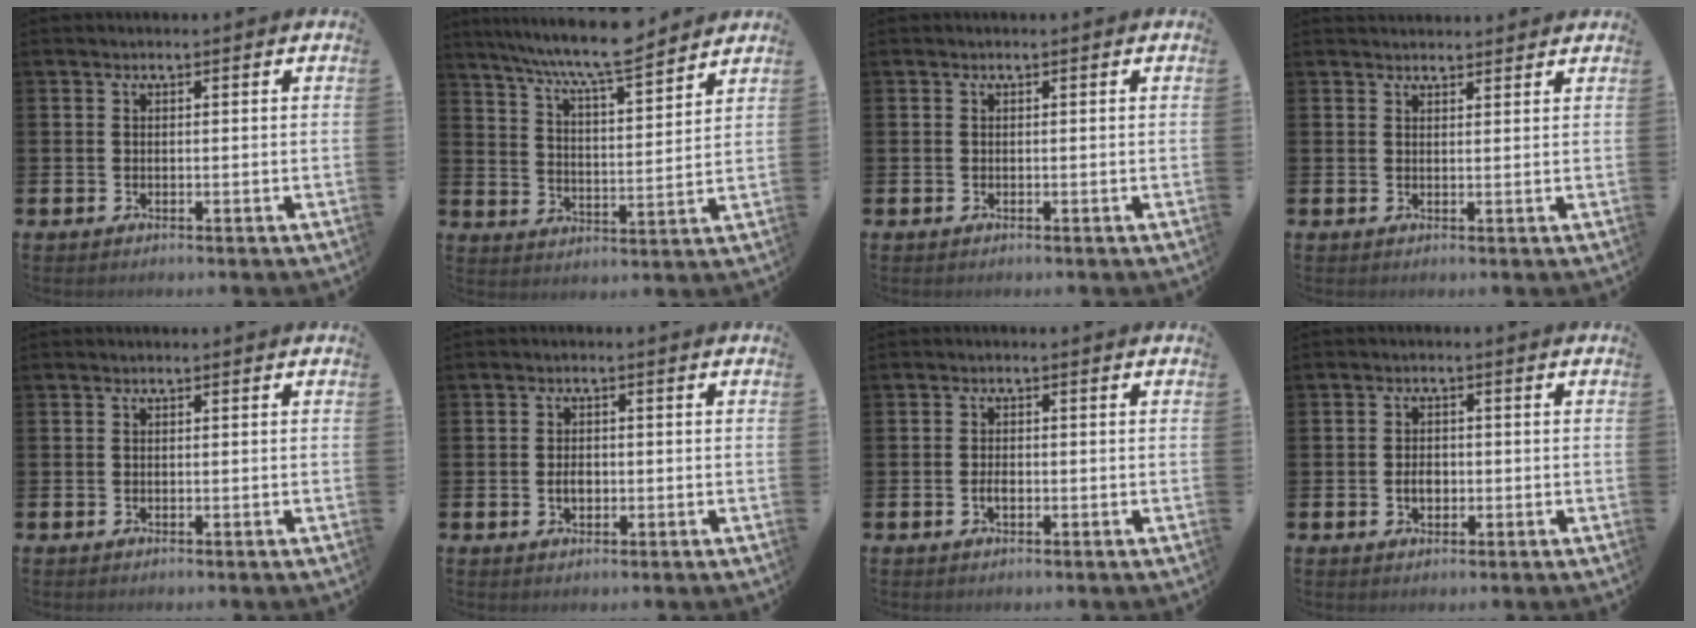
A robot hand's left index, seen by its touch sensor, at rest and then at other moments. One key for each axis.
{"total": 8.4, "fx": 7.9, "fy": 0.1, "fz": 2.9, "tx": -0.078, "ty": -0.052, "tz": 0.137}
{"total": 0.0}
{"total": 1.9, "fx": 1.8, "fy": 0.5, "fz": 0.0, "tx": 0.006, "ty": -0.007, "tz": 0.032}
{"total": 0.0}
{"total": 2.1, "fx": -0.3, "fy": 1.4, "fz": 1.6, "tx": -0.020, "ty": 0.003, "tz": -0.010}
{"total": 1.6, "fx": -0.5, "fy": 0.8, "fz": 1.3, "tx": -0.022, "ty": 0.001, "tz": -0.011}
{"total": 2.5, "fx": -0.5, "fy": 1.7, "fz": 1.7, "tx": -0.016, "ty": -0.002, "tz": -0.015}